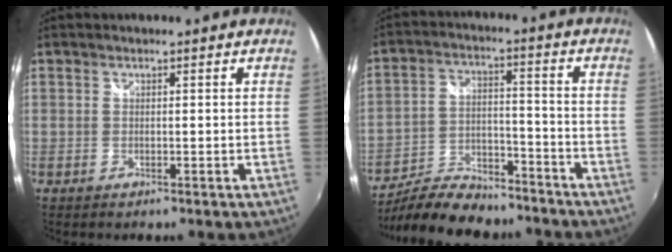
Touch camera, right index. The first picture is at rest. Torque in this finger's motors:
{"motor_torque": [0.66, -0.64, 0.04, 0.01]}